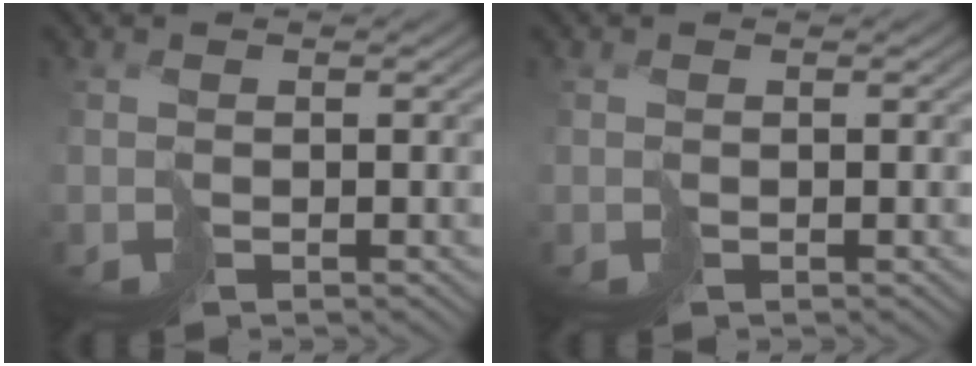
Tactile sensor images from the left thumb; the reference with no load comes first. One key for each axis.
{"total": 0.0}